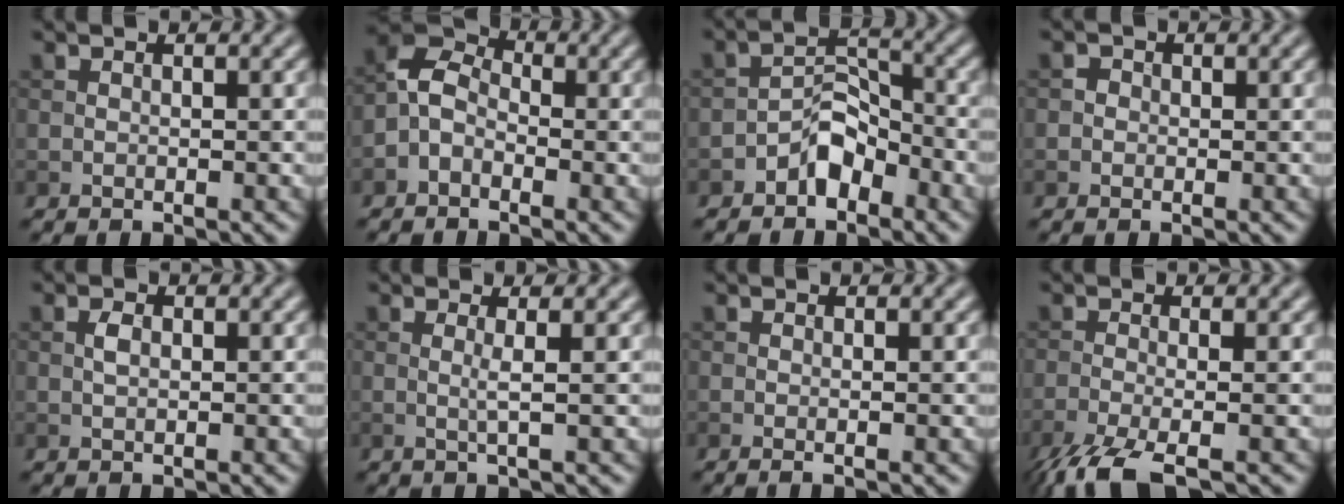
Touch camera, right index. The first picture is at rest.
{"total": 3.6, "force": [-1.5, 2.5, 2.1], "torque": [-0.041, 0.015, -0.042]}
{"total": 3.2, "force": [-2.2, 1.7, 1.6], "torque": [-0.021, 0.017, -0.041]}
{"total": 0.8, "force": [-0.1, 0.8, 0.2], "torque": [0.002, -0.002, -0.007]}
{"total": 1.1, "force": [0.2, 0.6, 0.9], "torque": [-0.020, 0.001, 0.002]}
{"total": 1.4, "force": [0.2, 0.2, 1.4], "torque": [-0.030, 0.000, -0.002]}
{"total": 1.0, "force": [-0.1, 0.3, 0.9], "torque": [-0.013, -0.004, -0.005]}
{"total": 6.1, "force": [-4.0, 1.6, 4.4], "torque": [-0.079, -0.017, -0.084]}